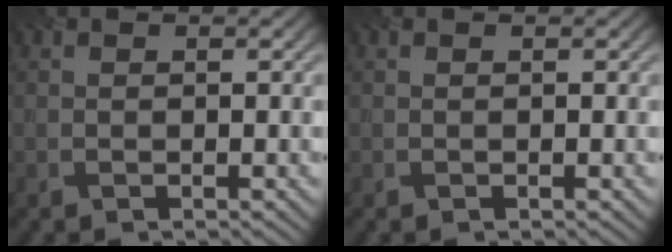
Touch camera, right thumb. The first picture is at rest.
{"total": 0.0}